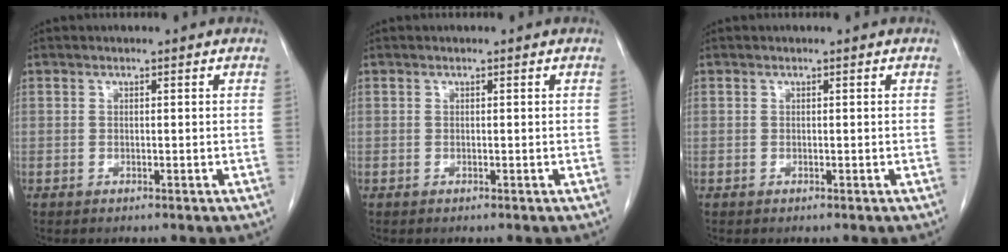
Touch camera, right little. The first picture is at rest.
{"total": 0.0}
{"total": 0.0}